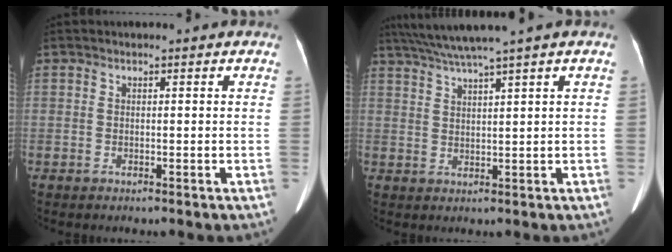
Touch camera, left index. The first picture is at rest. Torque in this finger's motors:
{"motor_torque": [0.44, -0.72, 0.10, 0.09]}